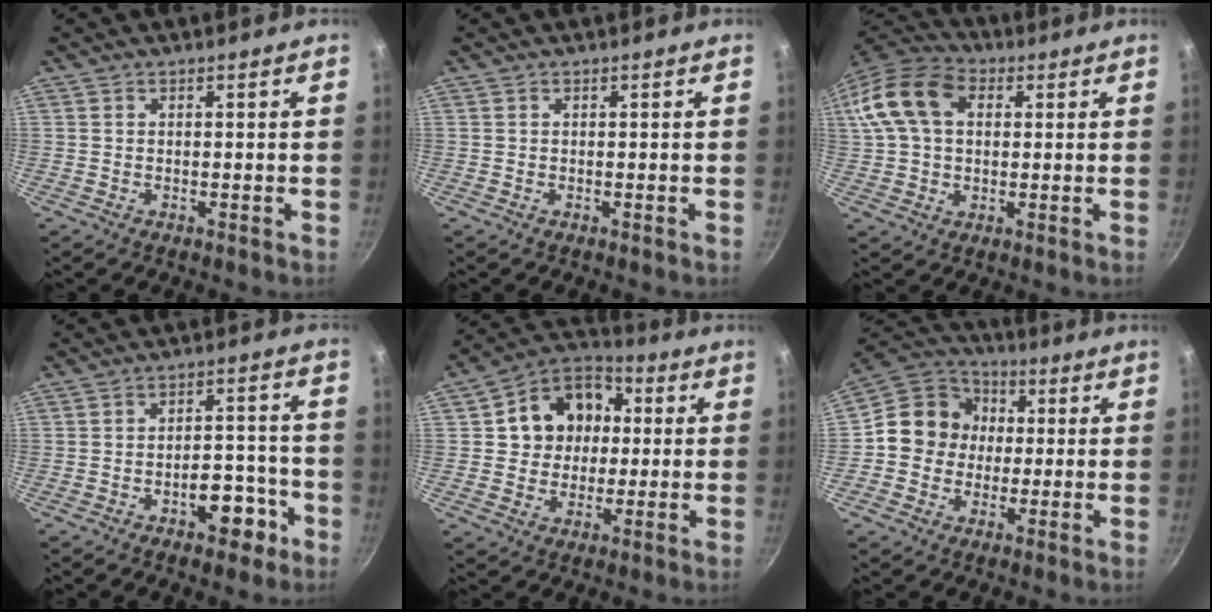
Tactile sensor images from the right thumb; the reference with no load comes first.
{"total": 0.0}
{"total": 15.7, "force": [3.8, 10.9, 10.8], "torque": [-0.197, 0.024, 0.054]}
{"total": 8.4, "force": [-4.2, 4.6, 5.7], "torque": [-0.048, 0.040, -0.051]}
{"total": 13.9, "force": [1.9, 12.0, 6.9], "torque": [-0.080, 0.024, 0.017]}
{"total": 12.3, "force": [0.2, 11.3, 4.8], "torque": [-0.041, 0.026, -0.018]}